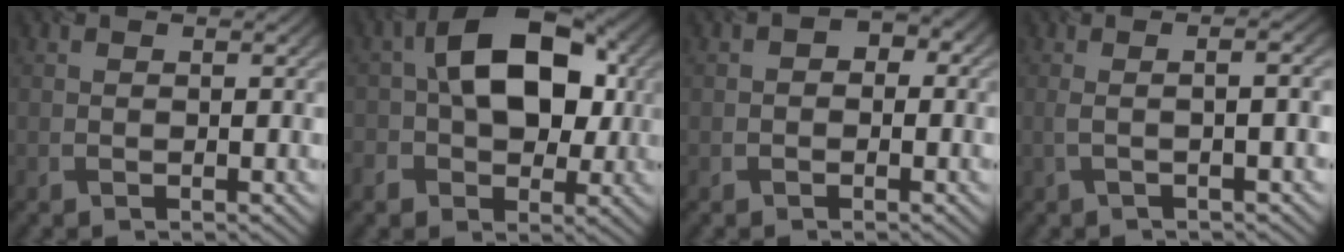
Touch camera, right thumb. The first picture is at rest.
{"total": 11.6, "force": [0.6, 7.7, 8.6], "torque": [-0.138, 0.017, -0.001]}
{"total": 1.7, "force": [-0.5, 1.3, 1.0], "torque": [-0.012, 0.005, -0.012]}
{"total": 3.8, "force": [-0.2, 0.9, 3.7], "torque": [-0.045, 0.009, -0.018]}